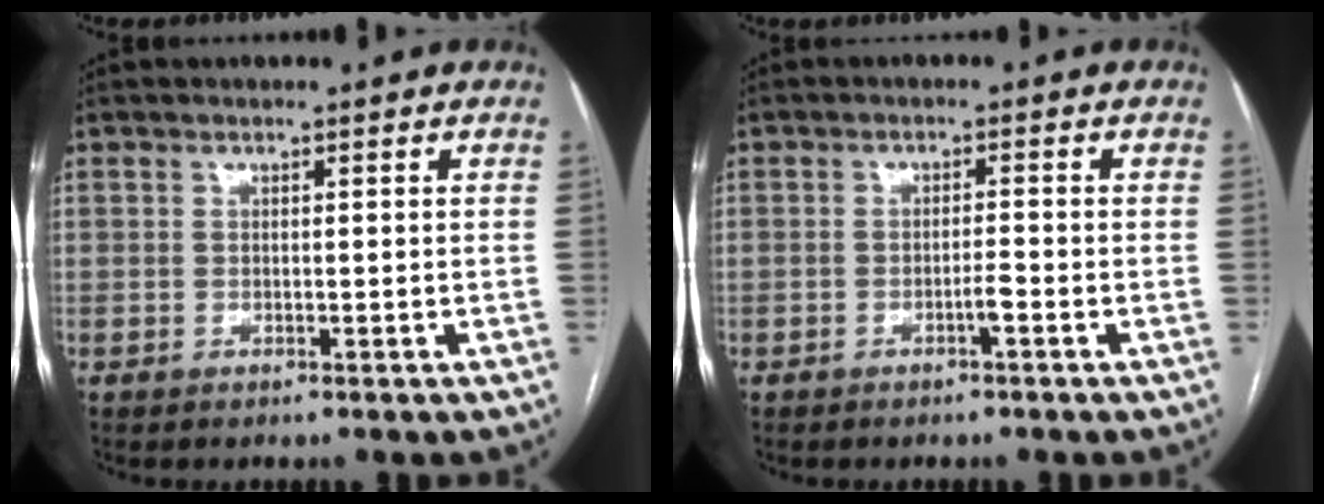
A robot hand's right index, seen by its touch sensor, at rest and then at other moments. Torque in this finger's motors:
{"motor_torque": [0.97, 0.12, 0.30, 0.08]}